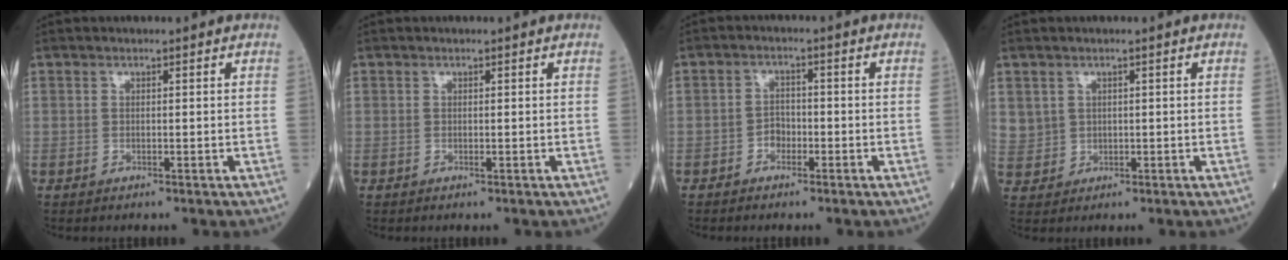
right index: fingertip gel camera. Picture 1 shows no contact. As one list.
[{"total": 0.0}, {"total": 2.2, "force": [-1.3, 1.5, 1.0], "torque": [-0.012, 0.009, -0.024]}, {"total": 3.7, "force": [1.3, 3.5, 0.5], "torque": [-0.012, 0.008, 0.037]}]